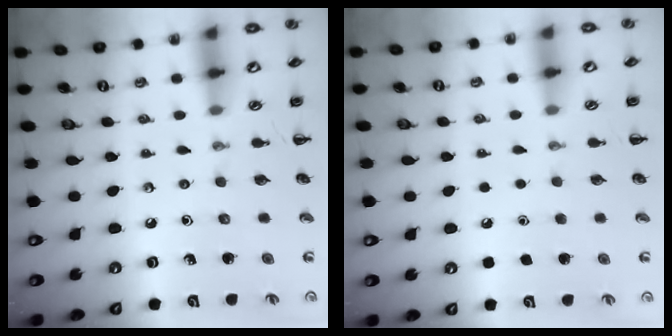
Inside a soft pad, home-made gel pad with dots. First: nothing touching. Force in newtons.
{"total": 1.8, "press": 1.7, "slide": 0.1}